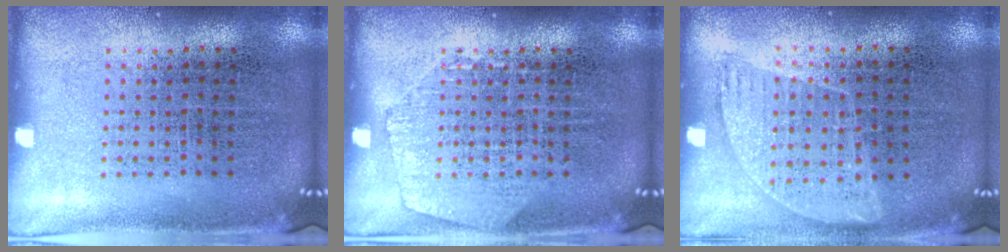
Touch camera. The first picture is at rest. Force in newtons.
{"total": 1.2, "press": 1.2, "slide": 0.2}
{"total": 0.9, "press": 0.8, "slide": 0.4}